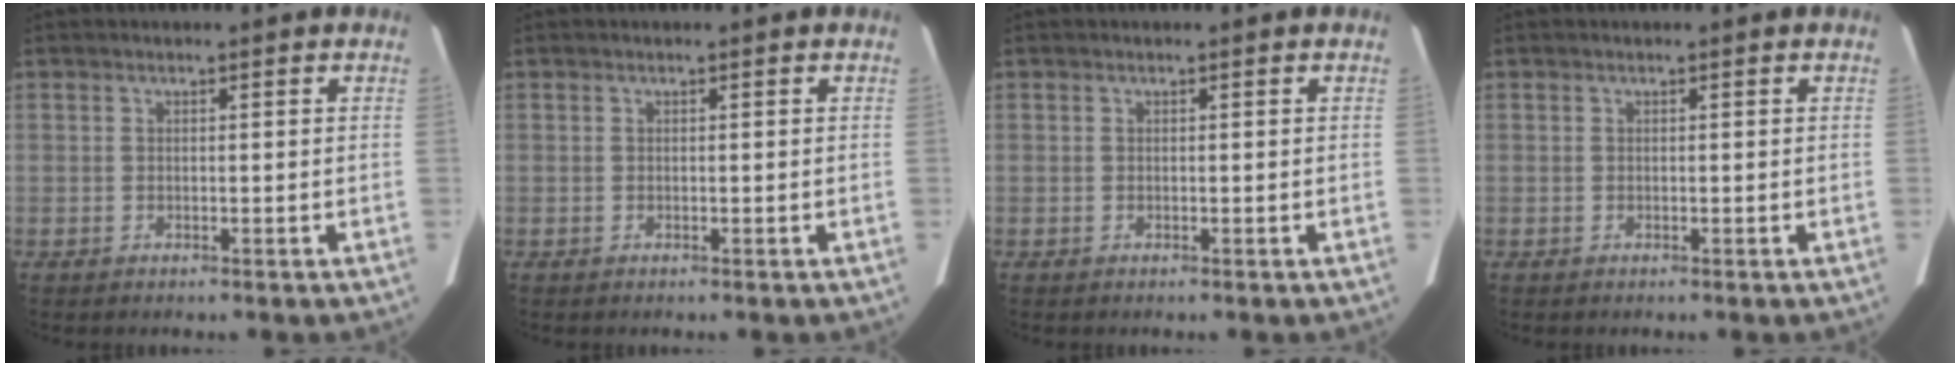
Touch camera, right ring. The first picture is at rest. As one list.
[{"total": 0.0}, {"total": 0.0}, {"total": 0.0}]